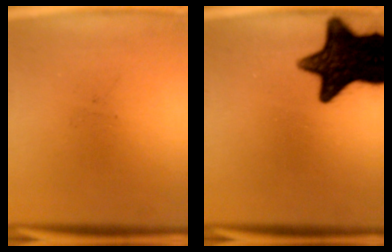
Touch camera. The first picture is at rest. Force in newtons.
{"total": 15.4}